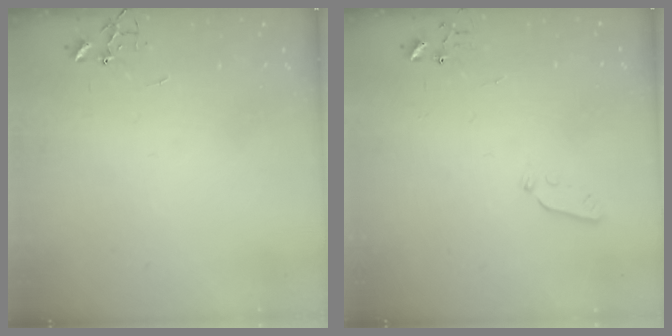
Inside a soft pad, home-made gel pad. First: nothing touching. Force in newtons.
{"total": 3.5, "press": 3.5, "slide": 0.4}